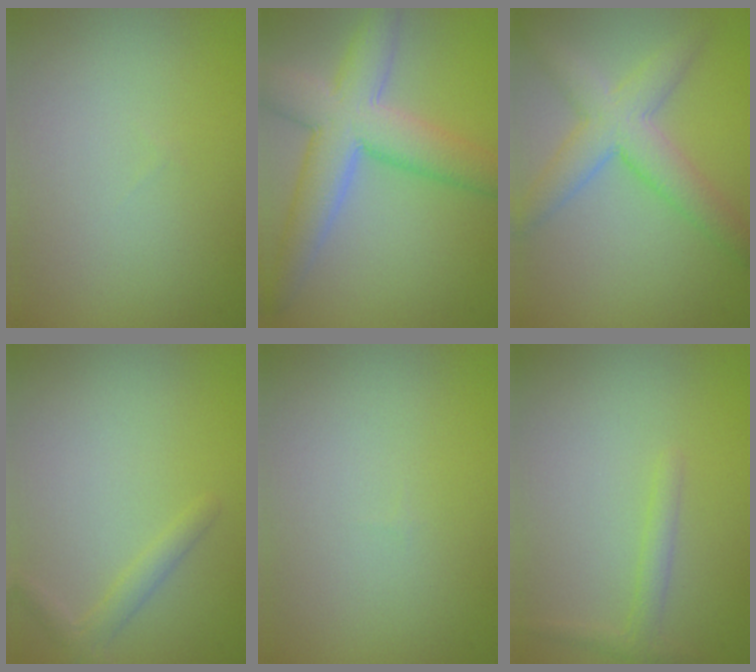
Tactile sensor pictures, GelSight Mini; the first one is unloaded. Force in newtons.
{"total": 7.8, "press": 7.8, "slide": 0.3}
{"total": 5.2, "press": 5.2, "slide": 0.2}
{"total": 1.6, "press": 1.6, "slide": 0.1}
{"total": 0.0}
{"total": 1.3, "press": 1.3, "slide": 0.1}